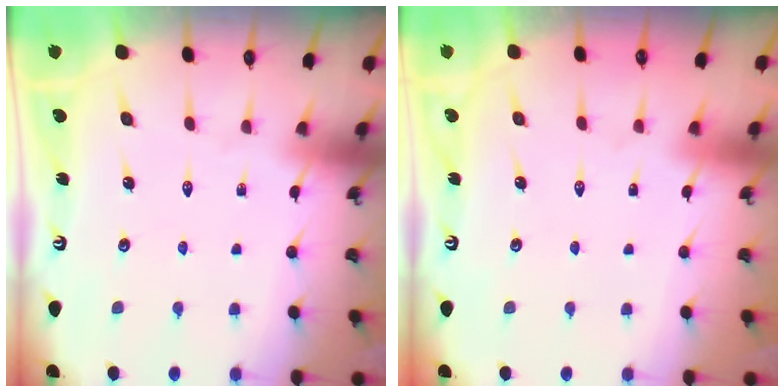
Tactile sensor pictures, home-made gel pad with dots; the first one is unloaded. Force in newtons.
{"total": 1.6, "press": 1.6, "slide": 0.1}